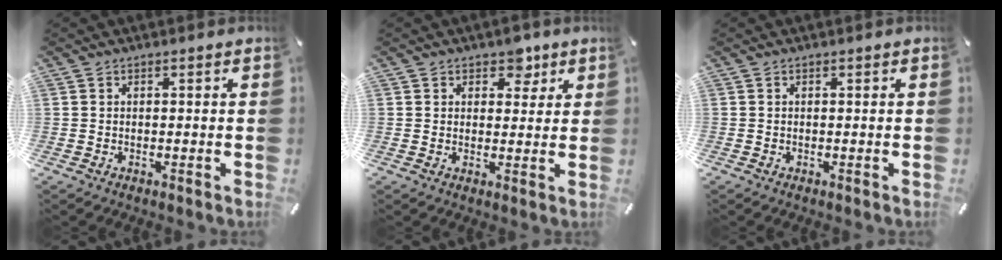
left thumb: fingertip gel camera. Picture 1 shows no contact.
{"total": 5.0, "force": [2.8, 3.7, 1.9], "torque": [0.000, -0.012, 0.041]}
{"total": 0.0}